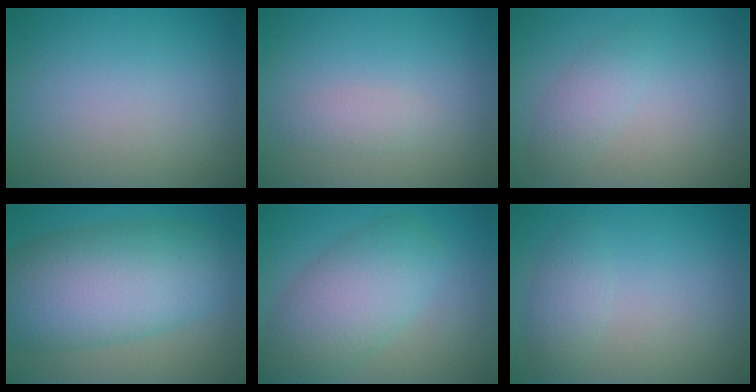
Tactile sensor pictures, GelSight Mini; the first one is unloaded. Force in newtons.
{"total": 1.1, "press": 1.1, "slide": 0.0}
{"total": 1.8, "press": 1.8, "slide": 0.1}
{"total": 10.7, "press": 10.7, "slide": 0.5}
{"total": 6.3, "press": 6.3, "slide": 0.3}
{"total": 1.7, "press": 1.7, "slide": 0.1}